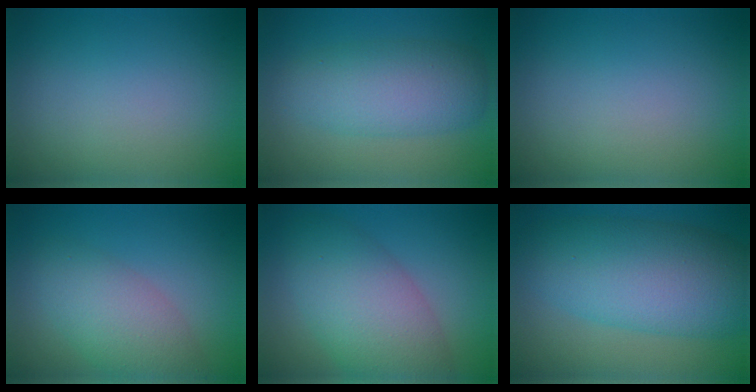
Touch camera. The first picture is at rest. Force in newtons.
{"total": 5.5, "press": 5.5, "slide": 0.1}
{"total": 0.0}
{"total": 4.8, "press": 4.8, "slide": 0.1}
{"total": 7.4, "press": 7.4, "slide": 0.2}
{"total": 9.9, "press": 9.8, "slide": 0.1}